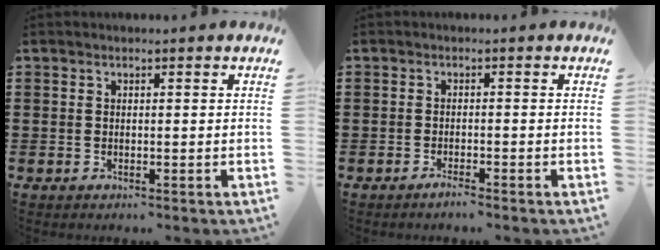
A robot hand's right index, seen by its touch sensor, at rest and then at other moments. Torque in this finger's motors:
{"motor_torque": [-0.81, 0.70, -1.05, -0.21]}